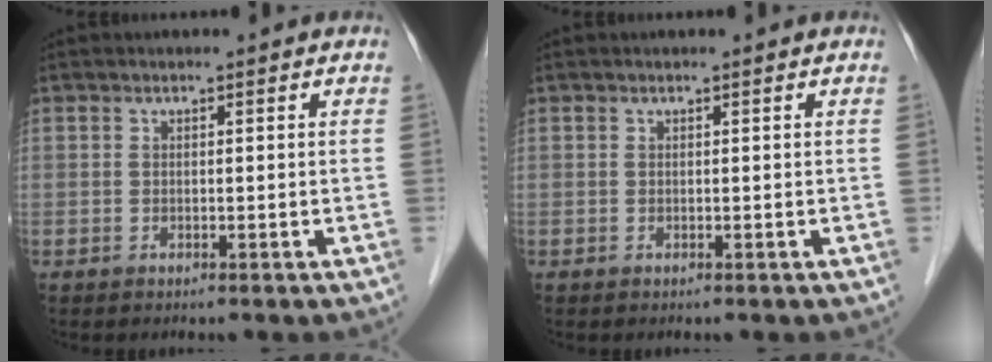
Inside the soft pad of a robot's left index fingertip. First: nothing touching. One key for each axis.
{"total": 0.0}